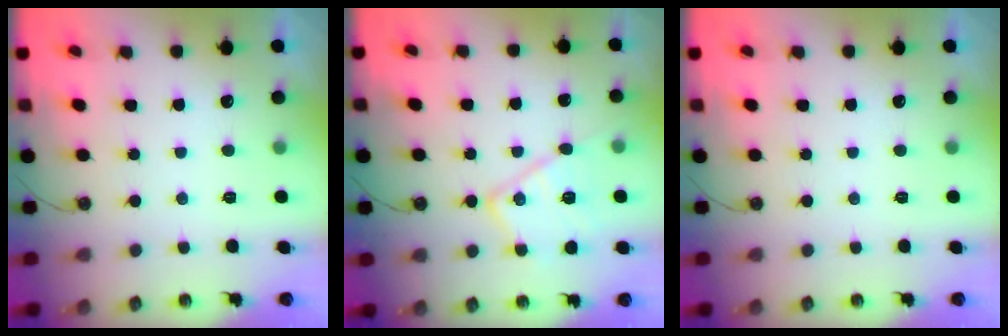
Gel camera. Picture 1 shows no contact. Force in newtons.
{"total": 13.9, "press": 13.9, "slide": 1.2}
{"total": 0.0}